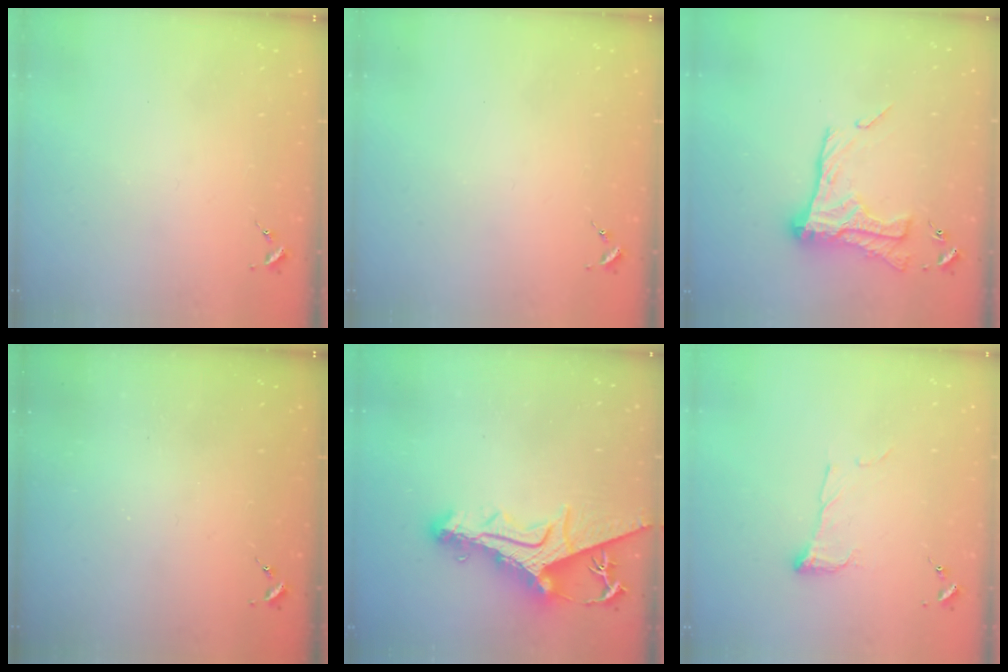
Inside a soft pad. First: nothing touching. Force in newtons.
{"total": 0.0}
{"total": 17.7, "press": 17.7, "slide": 1.3}
{"total": 0.0}
{"total": 13.4, "press": 13.3, "slide": 1.4}
{"total": 7.7, "press": 7.7, "slide": 0.1}